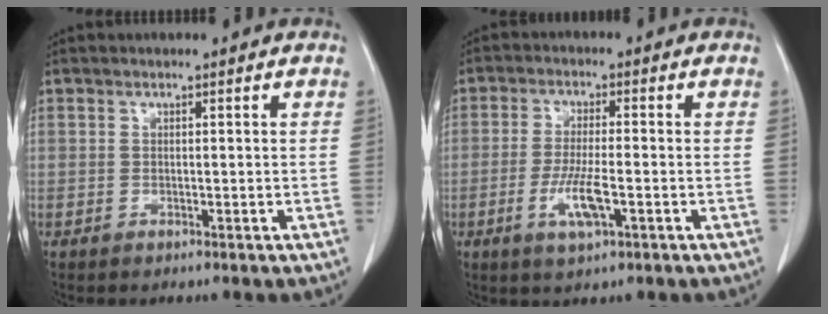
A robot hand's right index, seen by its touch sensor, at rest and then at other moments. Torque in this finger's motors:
{"motor_torque": [0.16, 0.00, 0.17, 0.06]}